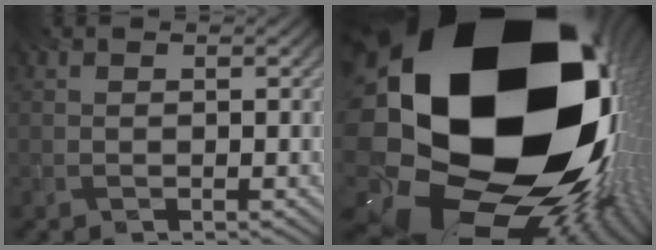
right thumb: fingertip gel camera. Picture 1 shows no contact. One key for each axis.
{"total": 24.1, "fx": 2.3, "fy": 18.1, "fz": 15.8, "tx": -0.281, "ty": -0.090, "tz": 0.002}